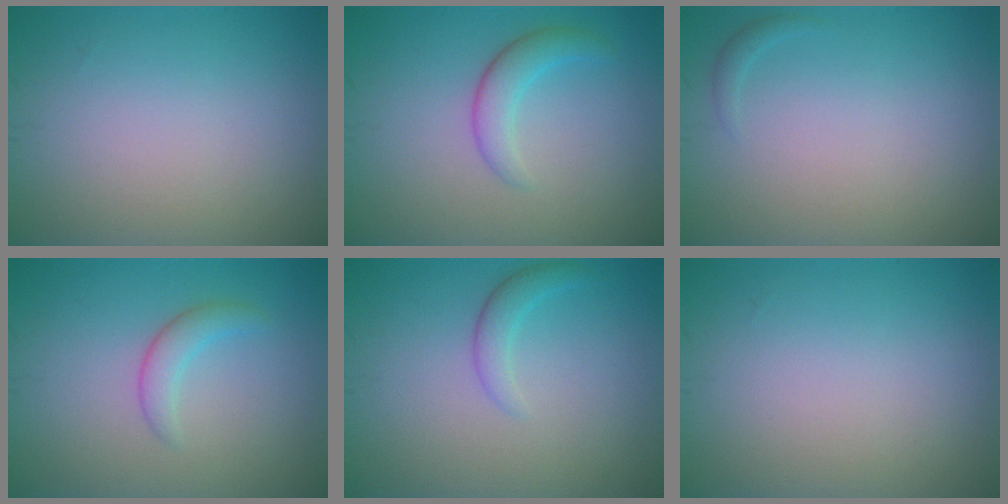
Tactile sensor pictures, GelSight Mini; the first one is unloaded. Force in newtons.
{"total": 2.5, "press": 2.5, "slide": 0.2}
{"total": 0.6, "press": 0.6, "slide": 0.1}
{"total": 1.9, "press": 1.9, "slide": 0.1}
{"total": 1.7, "press": 1.7, "slide": 0.1}
{"total": 0.0}